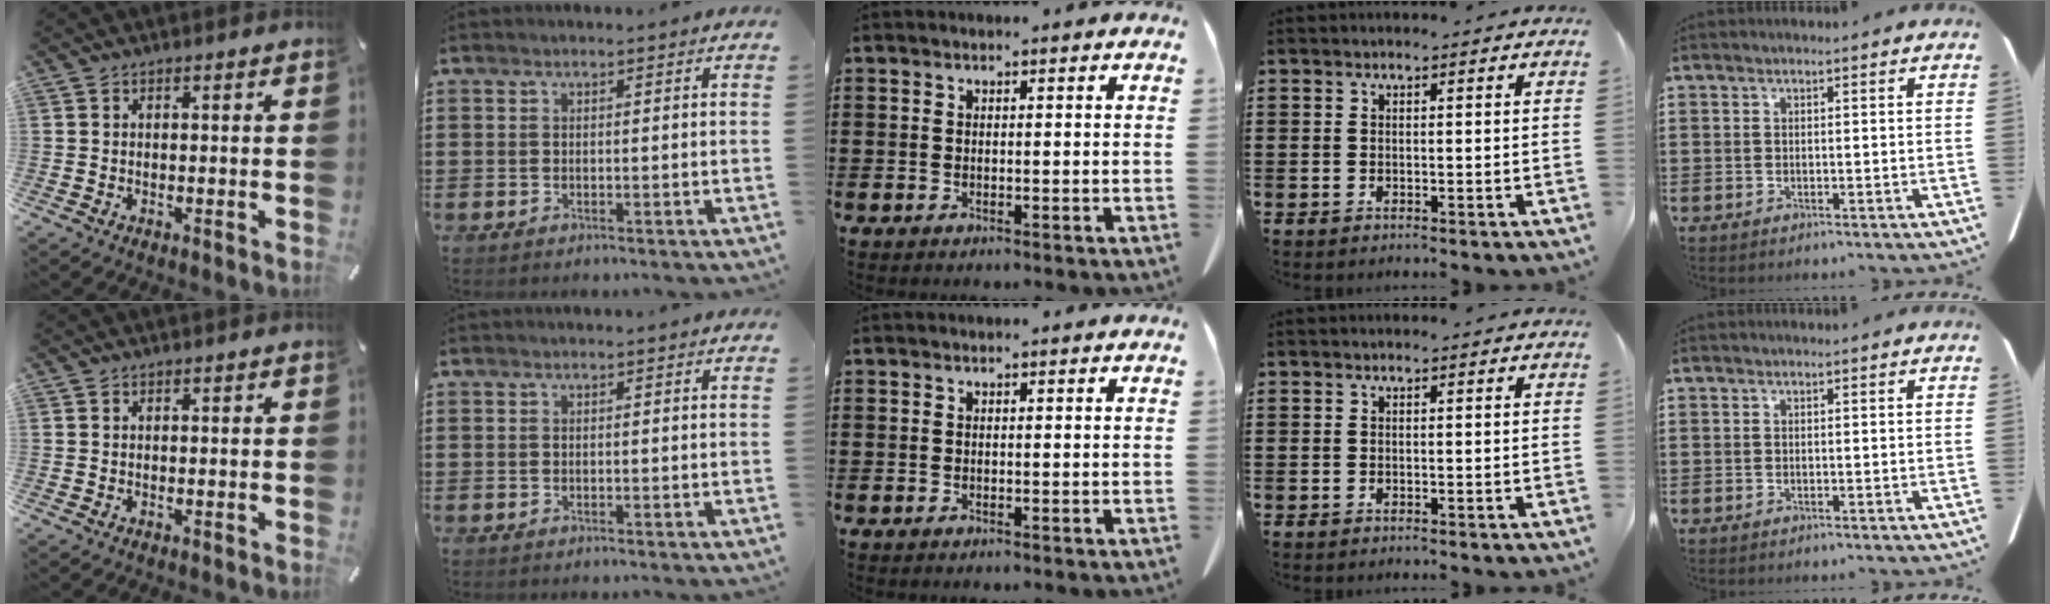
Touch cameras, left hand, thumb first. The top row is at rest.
{}